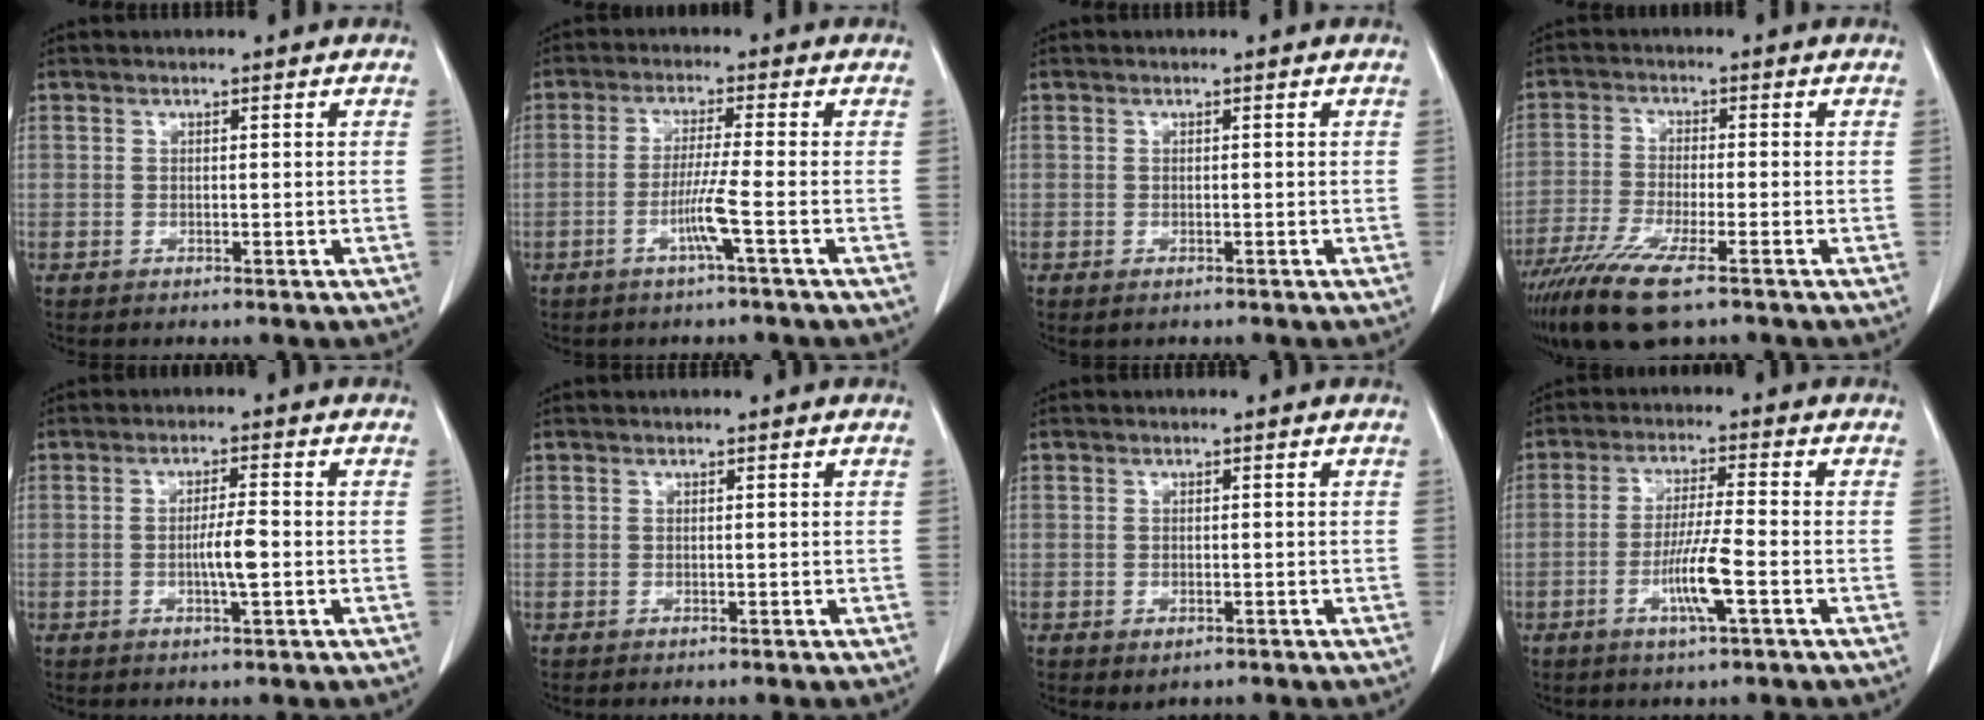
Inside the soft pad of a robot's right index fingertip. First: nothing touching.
{"total": 4.8, "force": [-1.9, -1.2, 4.3], "torque": [-0.084, -0.008, -0.040]}
{"total": 0.6, "force": [-0.3, 0.2, 0.5], "torque": [-0.005, -0.001, -0.003]}
{"total": 9.8, "force": [-6.4, 1.2, 7.3], "torque": [-0.138, -0.026, -0.113]}
{"total": 3.9, "force": [-0.8, 0.2, 3.8], "torque": [-0.069, -0.003, -0.014]}
{"total": 0.0}
{"total": 1.5, "force": [-0.7, 0.9, 1.0], "torque": [-0.014, 0.000, -0.002]}
{"total": 7.1, "force": [-2.5, -0.2, 6.6], "torque": [-0.125, -0.008, -0.049]}